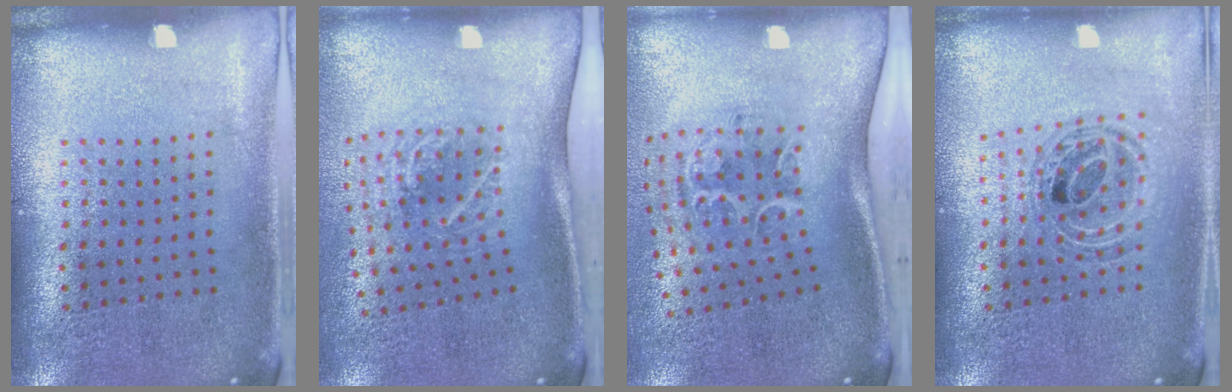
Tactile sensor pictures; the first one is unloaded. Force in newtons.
{"total": 2.0, "press": 1.4, "slide": 1.4}
{"total": 2.1, "press": 1.4, "slide": 1.6}
{"total": 0.8, "press": 0.8, "slide": 0.1}